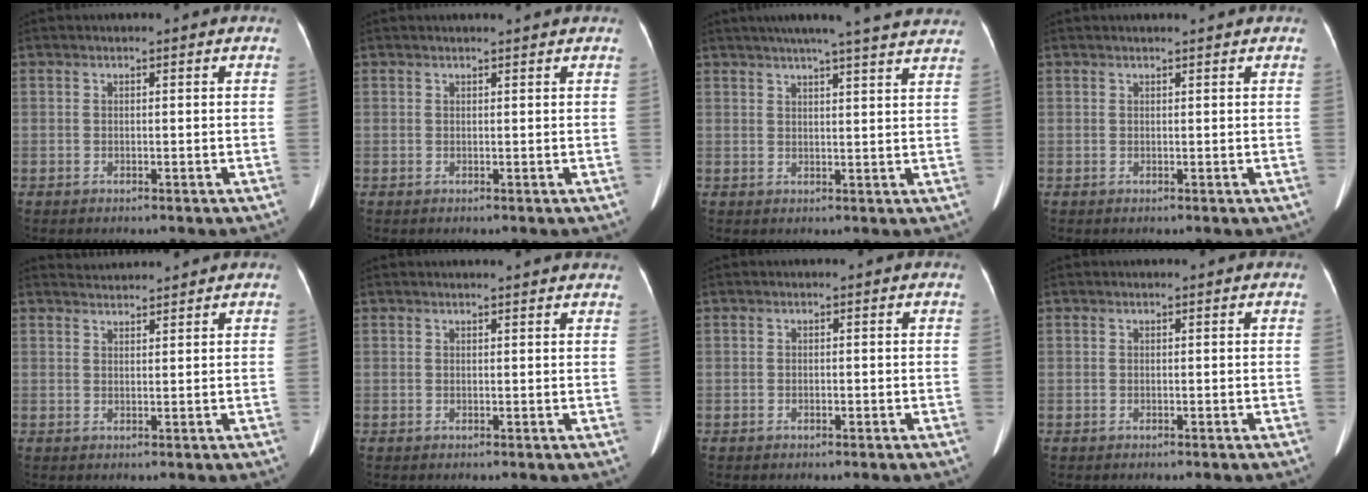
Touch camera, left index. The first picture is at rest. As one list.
[{"total": 1.8, "force": [1.7, -0.1, 0.4], "torque": [-0.011, 0.008, 0.022]}, {"total": 17.6, "force": [15.6, 0.8, 8.1], "torque": [-0.117, 0.019, 0.188]}, {"total": 1.5, "force": [1.5, -0.1, 0.4], "torque": [-0.011, 0.008, 0.019]}, {"total": 2.6, "force": [2.6, -0.1, -0.2], "torque": [-0.003, 0.019, 0.051]}, {"total": 4.8, "force": [4.7, 0.3, 1.3], "torque": [-0.016, 0.009, 0.039]}, {"total": 0.6, "force": [-0.3, 0.3, 0.4], "torque": [-0.008, 0.001, -0.002]}, {"total": 0.0}]